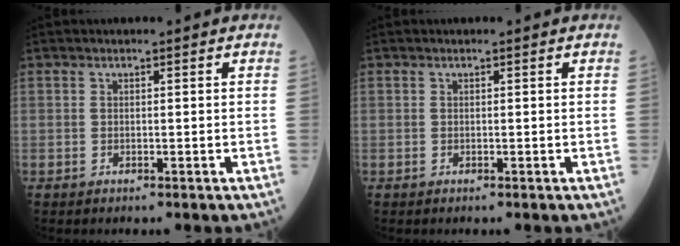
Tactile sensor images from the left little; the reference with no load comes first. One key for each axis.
{"total": 0.0}